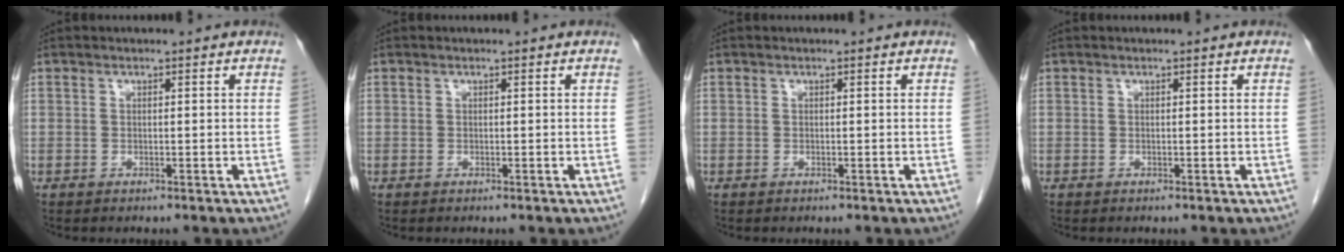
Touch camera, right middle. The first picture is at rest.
{"total": 0.0}
{"total": 0.0}
{"total": 0.0}